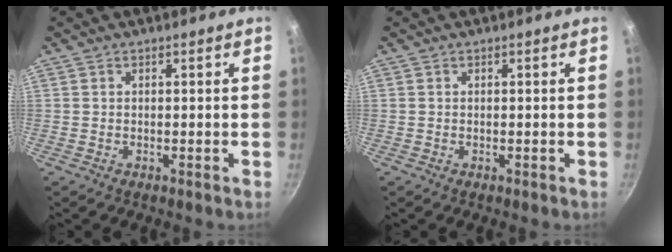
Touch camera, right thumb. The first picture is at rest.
{"total": 0.0}